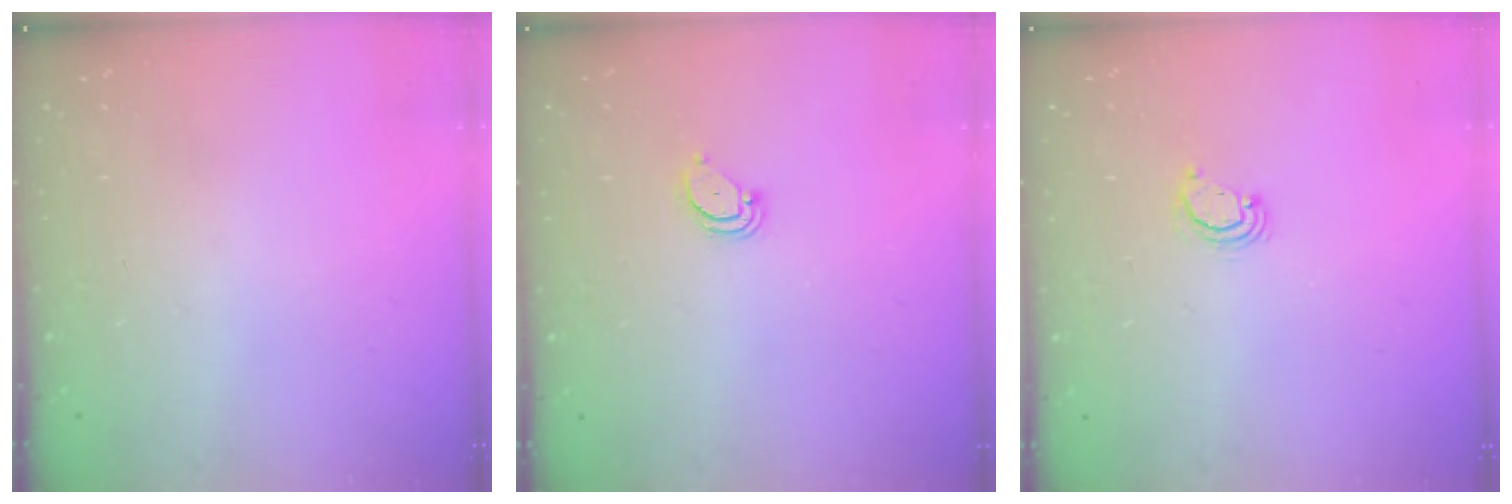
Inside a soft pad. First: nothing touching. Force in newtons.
{"total": 2.1, "press": 2.1, "slide": 0.1}
{"total": 2.6, "press": 2.6, "slide": 0.3}